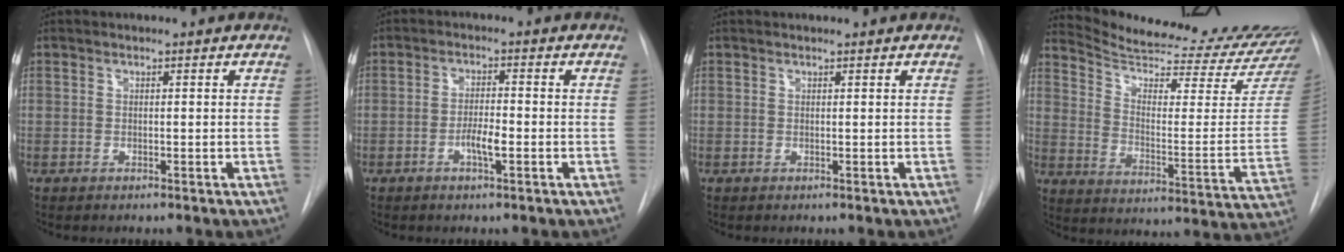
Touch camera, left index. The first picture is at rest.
{"total": 3.3, "force": [-1.3, 0.5, 3.0], "torque": [-0.054, 0.001, -0.023]}
{"total": 1.5, "force": [1.4, 0.1, 0.4], "torque": [-0.008, 0.017, 0.019]}
{"total": 25.7, "force": [24.6, -0.4, 7.6], "torque": [-0.120, -0.123, 0.326]}